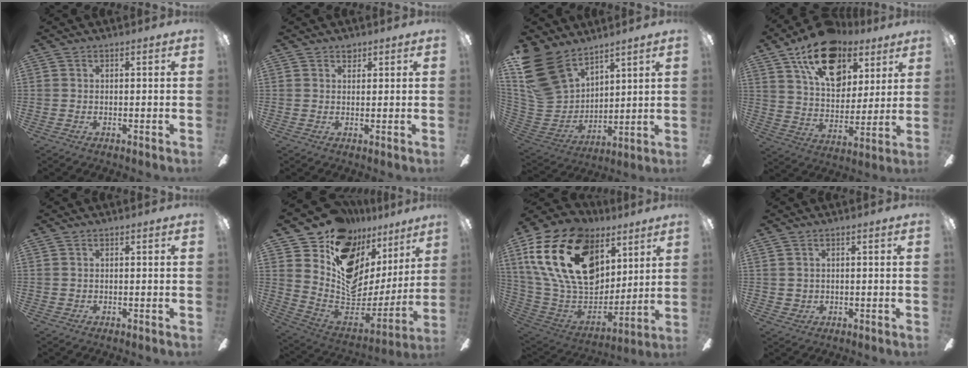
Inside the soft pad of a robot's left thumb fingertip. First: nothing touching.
{"total": 1.7, "force": [1.4, 1.0, 0.4], "torque": [-0.002, -0.002, 0.024]}
{"total": 19.3, "force": [12.9, 11.5, 8.6], "torque": [-0.218, -0.062, 0.251]}
{"total": 20.0, "force": [11.8, 11.9, 10.9], "torque": [-0.174, -0.050, 0.208]}
{"total": 0.0}
{"total": 16.2, "force": [9.9, 10.2, 7.8], "torque": [-0.124, -0.076, 0.186]}
{"total": 28.0, "force": [10.7, 17.8, 18.8], "torque": [-0.386, -0.031, 0.204]}
{"total": 1.7, "force": [0.7, 1.6, 0.1], "torque": [-0.005, 0.003, 0.011]}